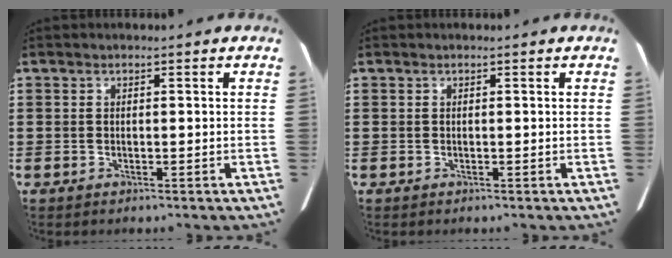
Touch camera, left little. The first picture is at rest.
{"total": 0.0}